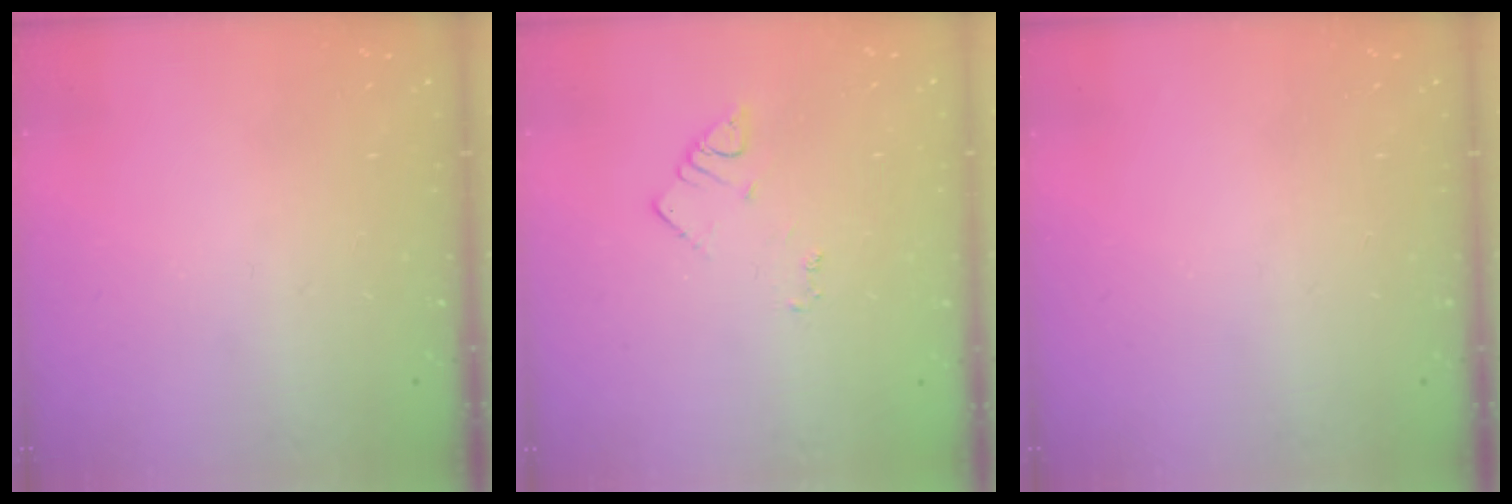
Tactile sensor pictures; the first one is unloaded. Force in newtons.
{"total": 2.9, "press": 2.9, "slide": 0.3}
{"total": 0.0}